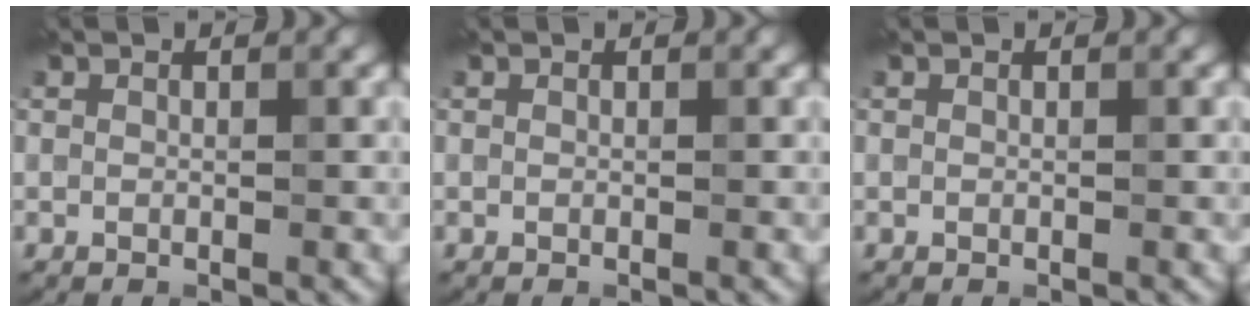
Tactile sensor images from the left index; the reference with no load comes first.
{"total": 0.0}
{"total": 0.0}